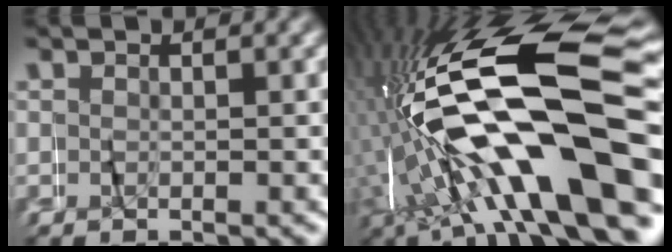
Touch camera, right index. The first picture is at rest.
{"total": 20.4, "force": [0.5, 8.6, 18.5], "torque": [-0.358, -0.004, 0.022]}